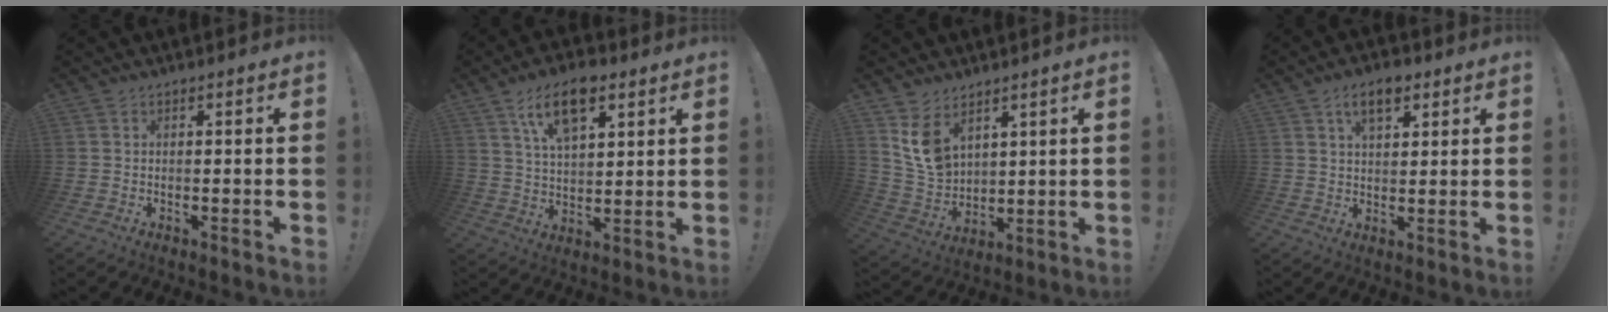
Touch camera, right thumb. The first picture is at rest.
{"total": 12.4, "force": [6.9, 5.9, 8.4], "torque": [-0.142, -0.013, 0.124]}
{"total": 9.6, "force": [6.1, 6.2, 4.2], "torque": [-0.083, -0.042, 0.123]}
{"total": 7.3, "force": [3.8, 3.8, 4.9], "torque": [-0.070, -0.007, 0.066]}